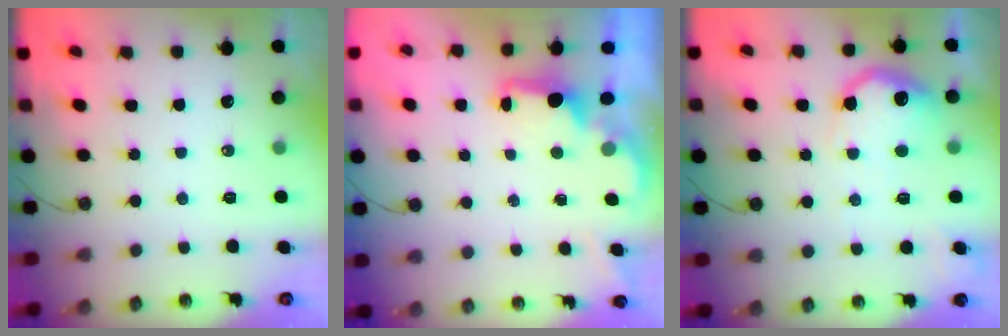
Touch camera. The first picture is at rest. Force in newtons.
{"total": 1.8, "press": 1.7, "slide": 0.8}
{"total": 14.4, "press": 14.4, "slide": 1.0}